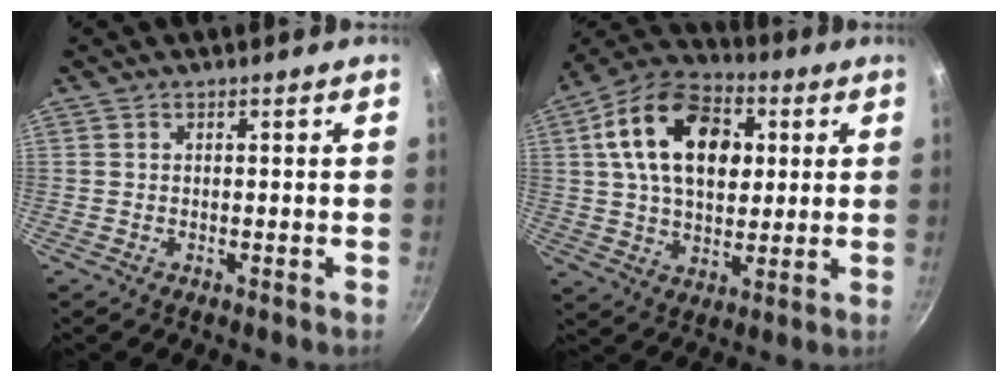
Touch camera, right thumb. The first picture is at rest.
{"total": 19.5, "force": [4.8, 12.7, 13.9], "torque": [-0.207, 0.009, 0.068]}